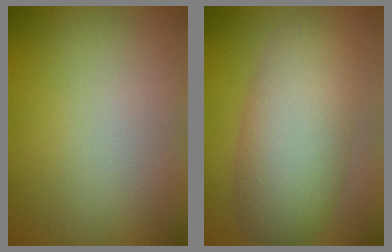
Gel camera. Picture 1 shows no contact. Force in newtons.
{"total": 7.6, "press": 7.6, "slide": 0.6}